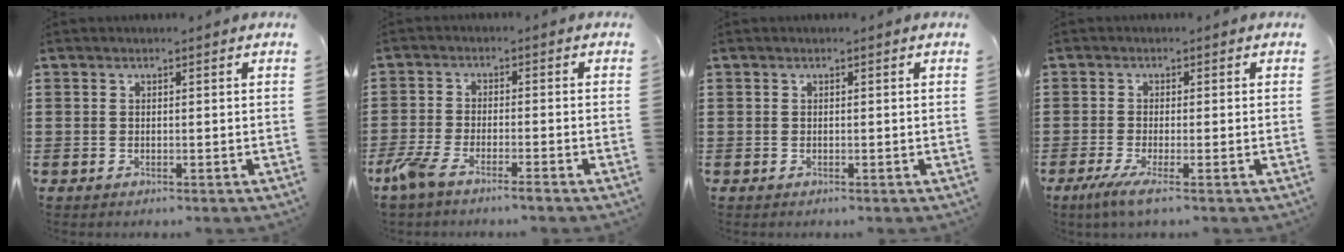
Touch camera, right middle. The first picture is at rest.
{"total": 4.5, "force": [-3.3, 0.6, 3.0], "torque": [-0.084, -0.013, -0.069]}
{"total": 0.0}
{"total": 2.7, "force": [-1.3, 0.1, 2.3], "torque": [-0.049, -0.005, -0.025]}